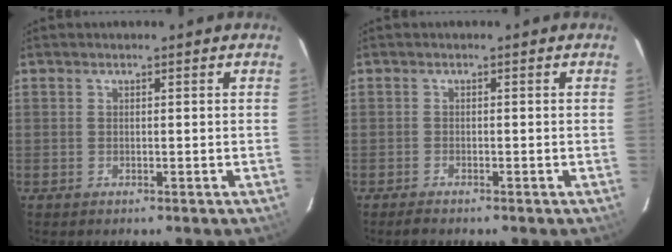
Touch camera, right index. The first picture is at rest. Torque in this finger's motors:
{"motor_torque": [0.14, -0.13, -0.02, 0.02]}